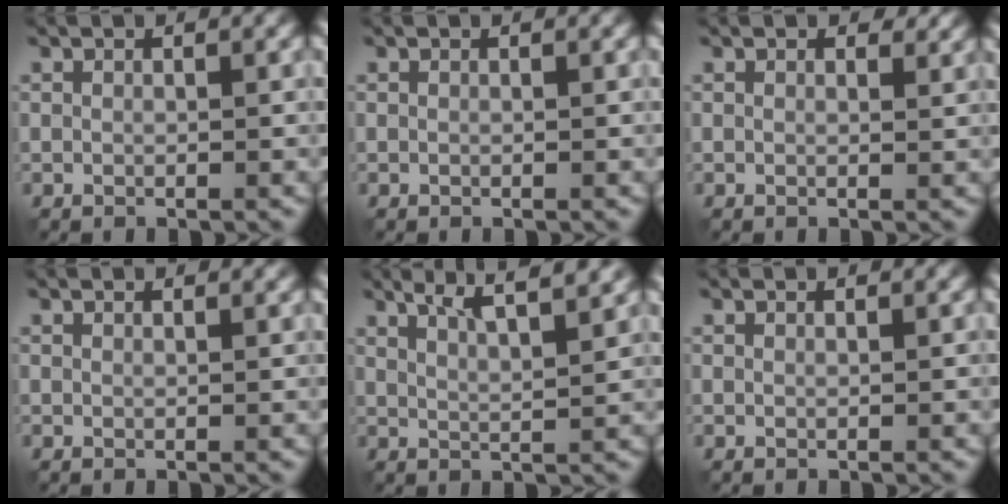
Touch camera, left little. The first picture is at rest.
{"total": 0.0}
{"total": 1.1, "force": [0.8, 0.5, 0.4], "torque": [-0.004, -0.004, 0.012]}
{"total": 1.6, "force": [1.5, 0.3, 0.4], "torque": [-0.009, 0.001, 0.012]}
{"total": 6.5, "force": [4.5, 1.6, 4.4], "torque": [-0.049, 0.025, 0.045]}
{"total": 0.8, "force": [0.8, 0.1, 0.2], "torque": [-0.007, -0.003, 0.008]}